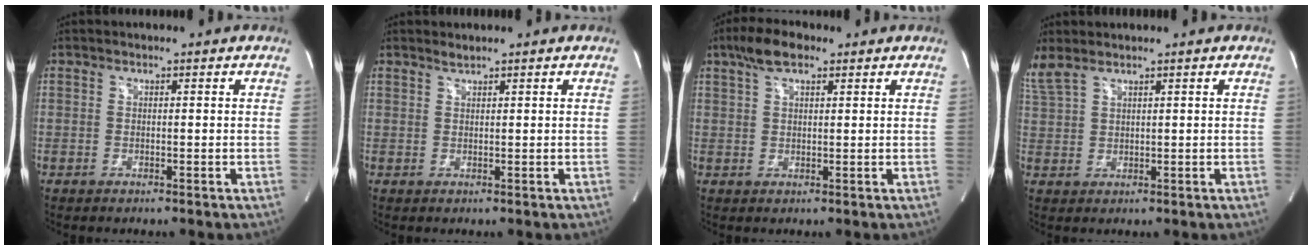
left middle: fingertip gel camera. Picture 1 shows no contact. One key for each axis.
{"total": 0.8, "fx": 0.8, "fy": -0.1, "fz": 0.1, "tx": -0.005, "ty": -0.001, "tz": 0.018}
{"total": 5.2, "fx": 3.3, "fy": 1.9, "fz": 3.6, "tx": -0.075, "ty": 0.018, "tz": 0.062}
{"total": 4.0, "fx": 3.4, "fy": 0.7, "fz": 1.9, "tx": -0.064, "ty": 0.021, "tz": 0.087}